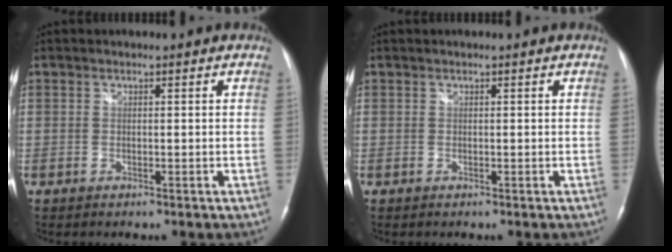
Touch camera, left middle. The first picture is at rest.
{"total": 0.0}